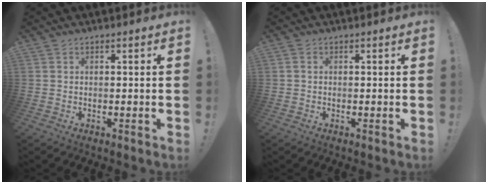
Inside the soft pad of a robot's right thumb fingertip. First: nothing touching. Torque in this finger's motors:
{"motor_torque": [-0.25, 0.02, -0.01, -0.01, -0.01]}